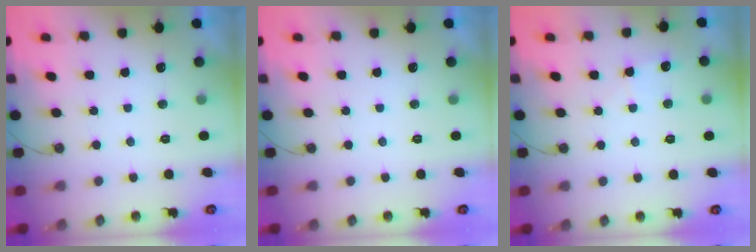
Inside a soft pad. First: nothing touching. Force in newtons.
{"total": 0.0}
{"total": 3.5, "press": 3.5, "slide": 0.5}